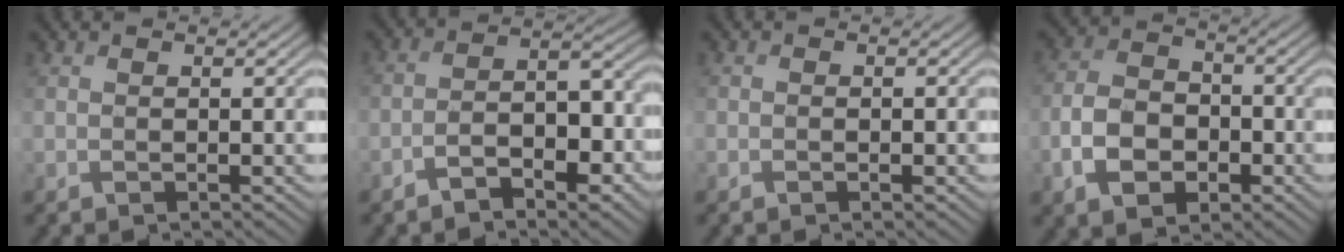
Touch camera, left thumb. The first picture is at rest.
{"total": 6.5, "force": [-4.4, 2.8, 3.9], "torque": [-0.052, 0.007, -0.084]}
{"total": 0.8, "force": [-0.5, 0.5, 0.3], "torque": [-0.002, 0.000, -0.005]}
{"total": 6.5, "force": [-3.2, 4.5, 3.5], "torque": [-0.070, -0.004, -0.066]}